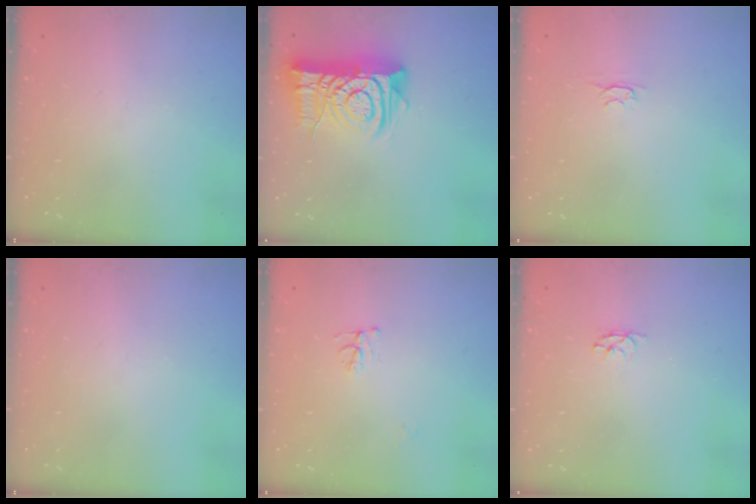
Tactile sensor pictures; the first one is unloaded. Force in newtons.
{"total": 13.2, "press": 13.2, "slide": 1.5}
{"total": 2.4, "press": 2.3, "slide": 0.5}
{"total": 0.0}
{"total": 4.7, "press": 4.6, "slide": 0.4}
{"total": 2.9, "press": 2.9, "slide": 0.3}